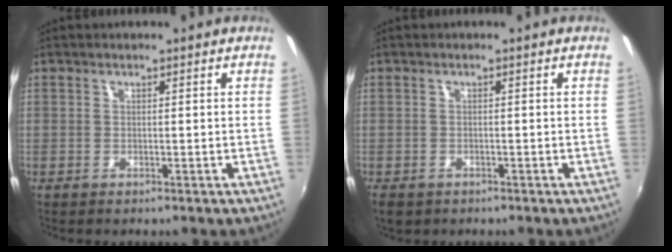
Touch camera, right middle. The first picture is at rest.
{"total": 3.1, "force": [-1.9, 1.9, 1.4], "torque": [-0.033, -0.012, -0.028]}